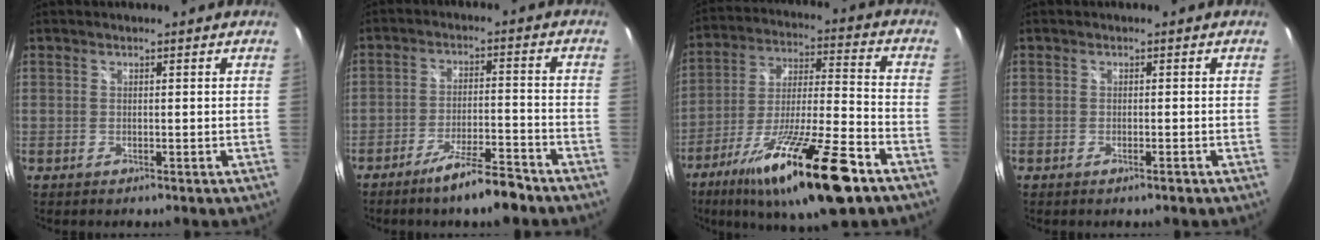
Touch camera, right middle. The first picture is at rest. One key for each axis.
{"total": 8.3, "fx": -6.5, "fy": 0.7, "fz": 5.1, "tx": -0.101, "ty": -0.001, "tz": -0.104}
{"total": 22.1, "fx": -13.6, "fy": 3.4, "fz": 17.2, "tx": -0.310, "ty": -0.035, "tz": -0.231}
{"total": 0.7, "fx": -0.5, "fy": 0.0, "fz": 0.6, "tx": -0.009, "ty": 0.001, "tz": -0.010}